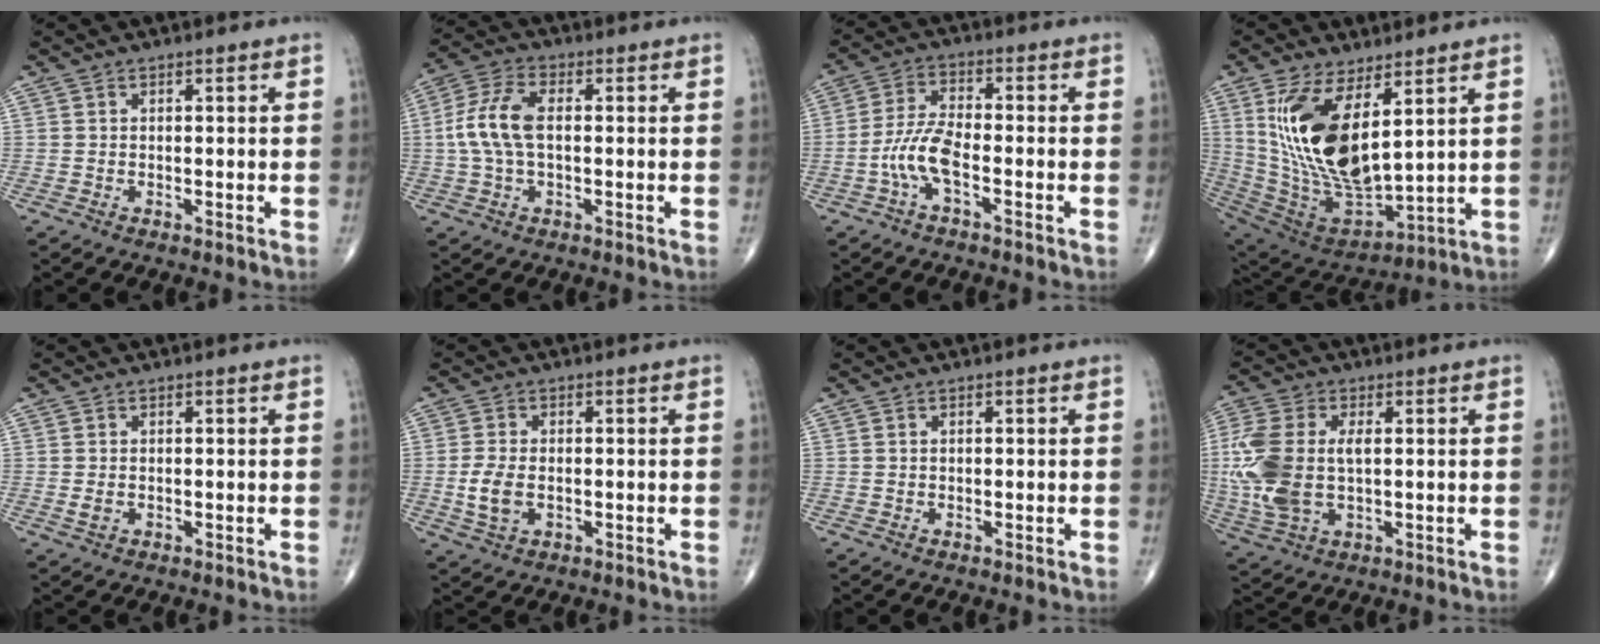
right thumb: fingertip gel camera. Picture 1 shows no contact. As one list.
[{"total": 8.8, "force": [0.2, 4.6, 7.6], "torque": [-0.173, 0.022, 0.001]}, {"total": 6.8, "force": [-2.6, 2.2, 5.9], "torque": [-0.132, 0.024, -0.055]}, {"total": 20.5, "force": [6.4, 9.1, 17.2], "torque": [-0.330, -0.038, 0.142]}, {"total": 1.5, "force": [-0.2, 1.0, 1.1], "torque": [-0.024, 0.000, -0.003]}, {"total": 5.2, "force": [-0.8, 3.2, 4.1], "torque": [-0.088, 0.000, -0.013]}, {"total": 0.0}, {"total": 14.6, "force": [0.3, 8.4, 11.9], "torque": [-0.299, -0.001, 0.009]}]